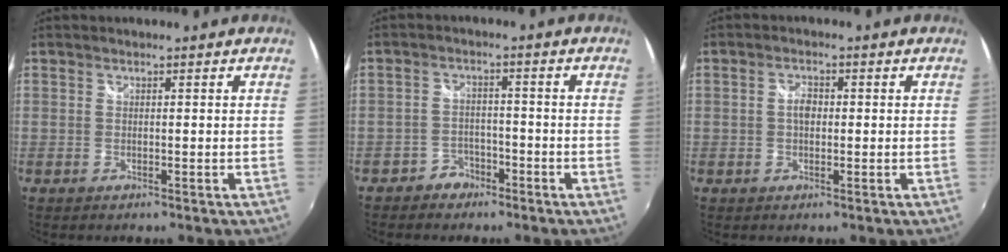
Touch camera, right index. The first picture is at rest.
{"total": 4.3, "force": [-3.2, 2.9, 0.3], "torque": [-0.018, 0.015, -0.056]}
{"total": 2.5, "force": [0.0, 1.6, 1.8], "torque": [-0.032, 0.006, -0.003]}